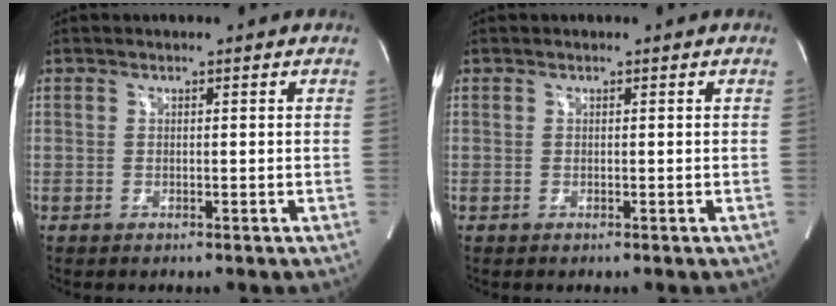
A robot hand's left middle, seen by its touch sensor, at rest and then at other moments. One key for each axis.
{"total": 0.0}